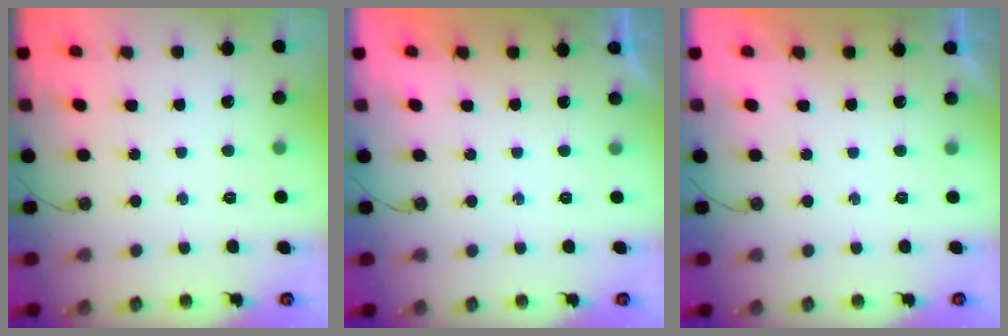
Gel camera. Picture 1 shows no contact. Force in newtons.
{"total": 0.0}
{"total": 0.0}